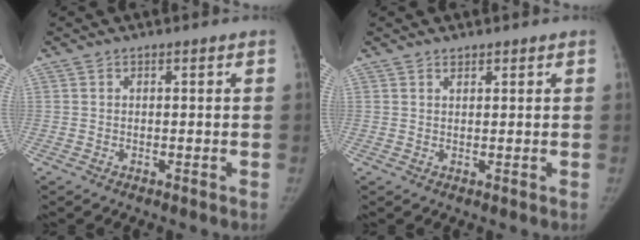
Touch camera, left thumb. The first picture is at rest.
{"total": 0.9, "force": [0.8, 0.4, 0.2], "torque": [0.006, -0.006, 0.011]}